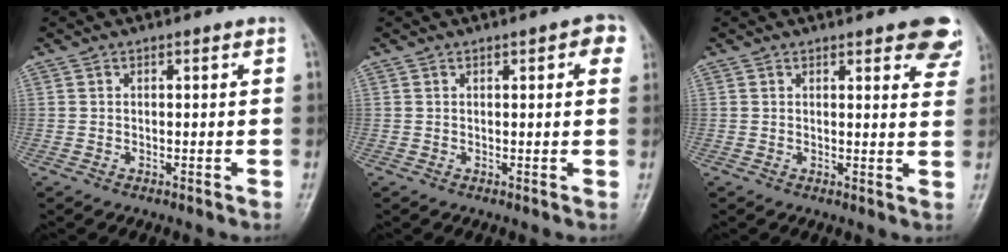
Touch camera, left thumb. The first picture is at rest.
{"total": 3.9, "force": [1.7, 1.3, 3.3], "torque": [-0.026, 0.000, 0.012]}
{"total": 8.0, "force": [5.4, 2.7, 5.3], "torque": [-0.033, -0.023, 0.057]}